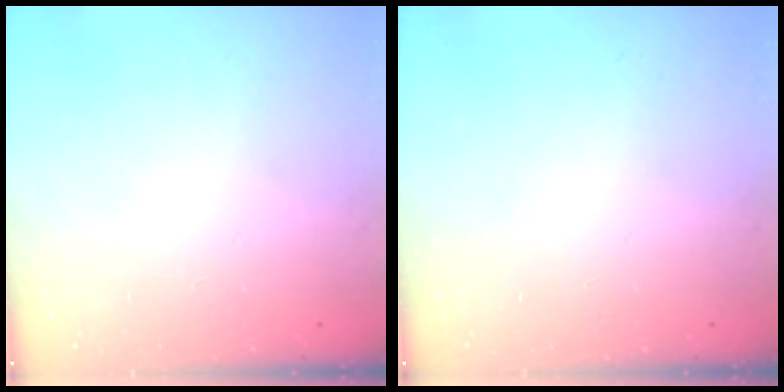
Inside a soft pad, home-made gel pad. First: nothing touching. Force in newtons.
{"total": 0.0}